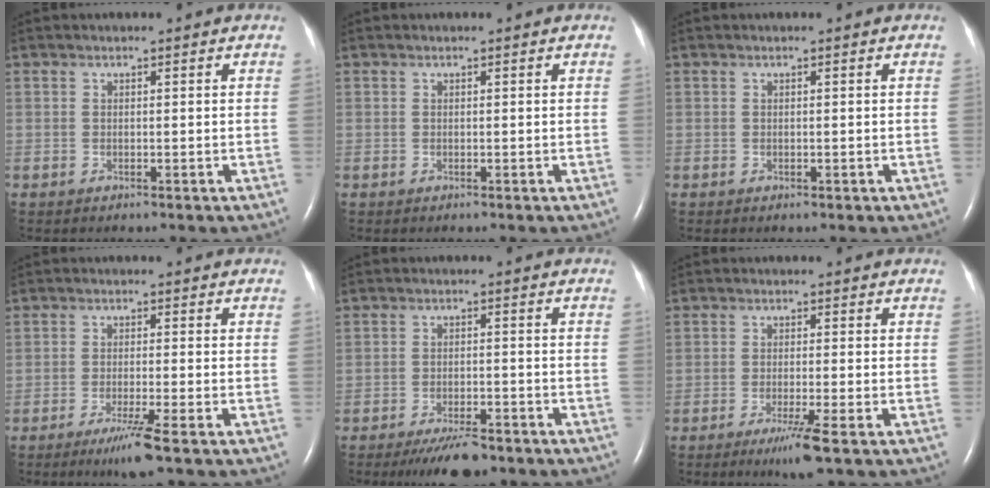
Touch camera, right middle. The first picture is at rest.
{"total": 0.0}
{"total": 0.0}
{"total": 4.6, "force": [-2.9, -0.8, 3.5], "torque": [-0.070, -0.016, -0.055]}
{"total": 6.4, "force": [-4.9, 1.6, 3.6], "torque": [-0.064, -0.008, -0.080]}
{"total": 4.3, "force": [-2.5, -0.6, 3.5], "torque": [-0.066, -0.016, -0.046]}